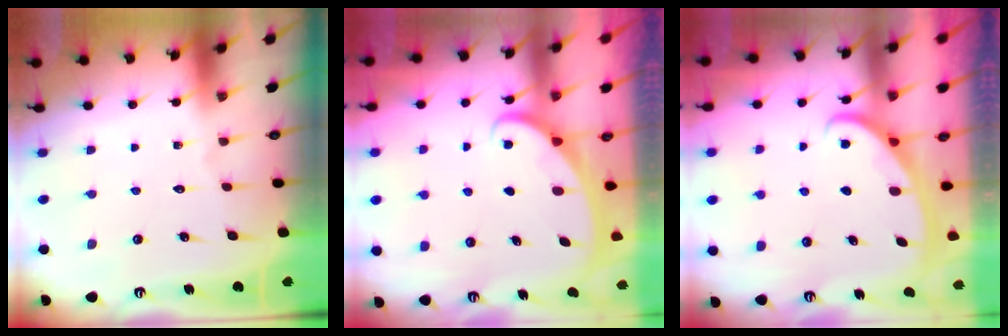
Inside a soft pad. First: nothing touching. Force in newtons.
{"total": 2.2, "press": 2.2, "slide": 0.4}
{"total": 3.0, "press": 3.0, "slide": 0.4}